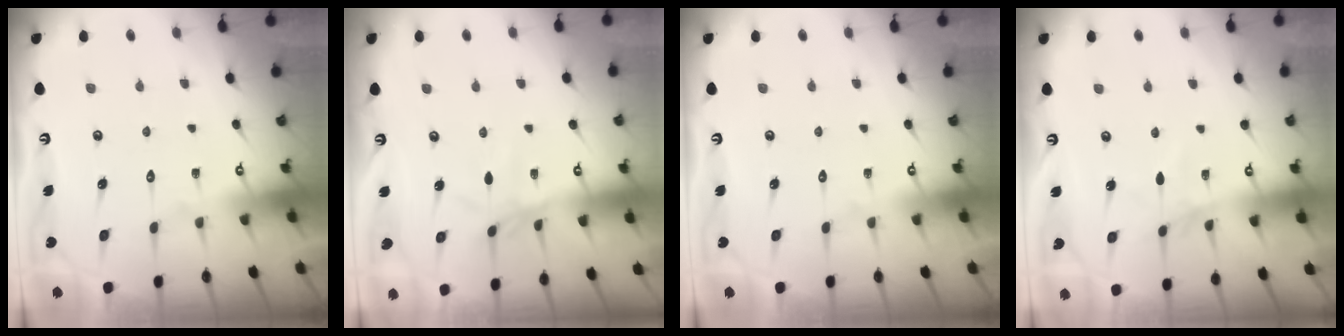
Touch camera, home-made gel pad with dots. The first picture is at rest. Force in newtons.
{"total": 3.5, "press": 3.5, "slide": 0.3}
{"total": 0.0}
{"total": 2.6, "press": 2.6, "slide": 0.3}